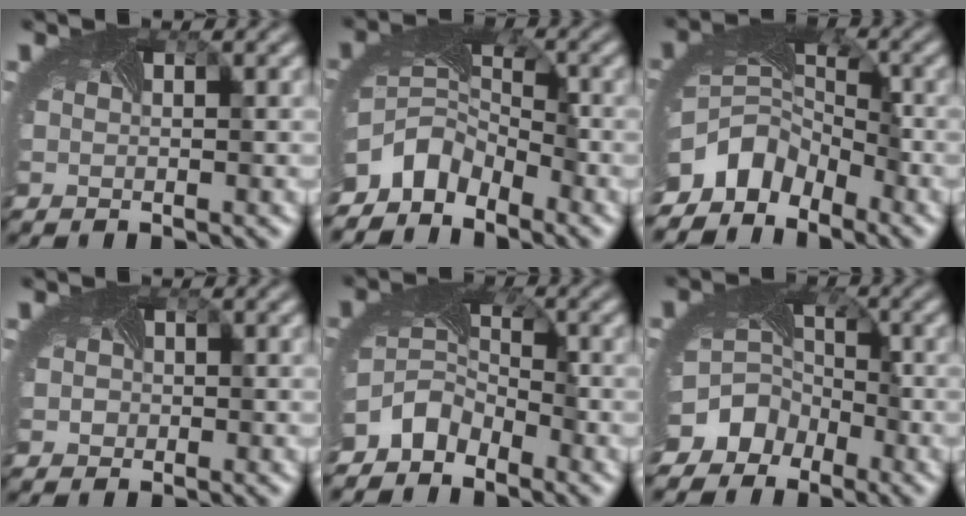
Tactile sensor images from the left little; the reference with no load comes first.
{"total": 5.2, "force": [-4.0, 2.7, 1.6], "torque": [-0.027, -0.009, -0.085]}
{"total": 6.6, "force": [-4.8, 3.9, 2.3], "torque": [-0.042, -0.013, -0.091]}
{"total": 1.1, "force": [0.1, 1.1, 0.1], "torque": [-0.001, -0.003, -0.005]}
{"total": 3.9, "force": [-3.3, 2.0, 0.9], "torque": [-0.023, -0.007, -0.075]}
{"total": 8.0, "force": [-4.8, 6.2, 1.6], "torque": [-0.034, -0.016, -0.078]}